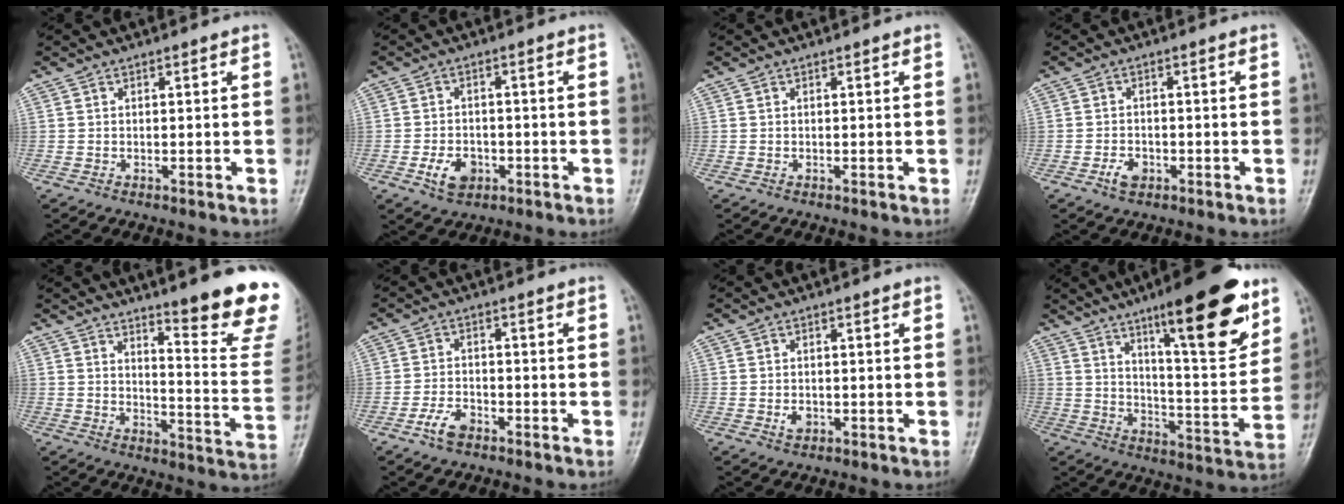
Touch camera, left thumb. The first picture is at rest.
{"total": 5.3, "force": [-2.1, 3.8, 3.2], "torque": [-0.045, 0.009, -0.034]}
{"total": 0.0}
{"total": 2.9, "force": [-1.4, 1.9, 1.6], "torque": [-0.025, 0.006, -0.024]}
{"total": 16.3, "force": [12.0, 1.8, 10.9], "torque": [-0.108, -0.101, 0.159]}
{"total": 4.0, "force": [-2.6, 2.1, 2.3], "torque": [-0.043, 0.015, -0.050]}
{"total": 1.8, "force": [-0.5, 1.3, 1.1], "torque": [-0.015, 0.000, -0.007]}
{"total": 20.3, "force": [12.0, 4.7, 15.7], "torque": [-0.192, -0.065, 0.185]}